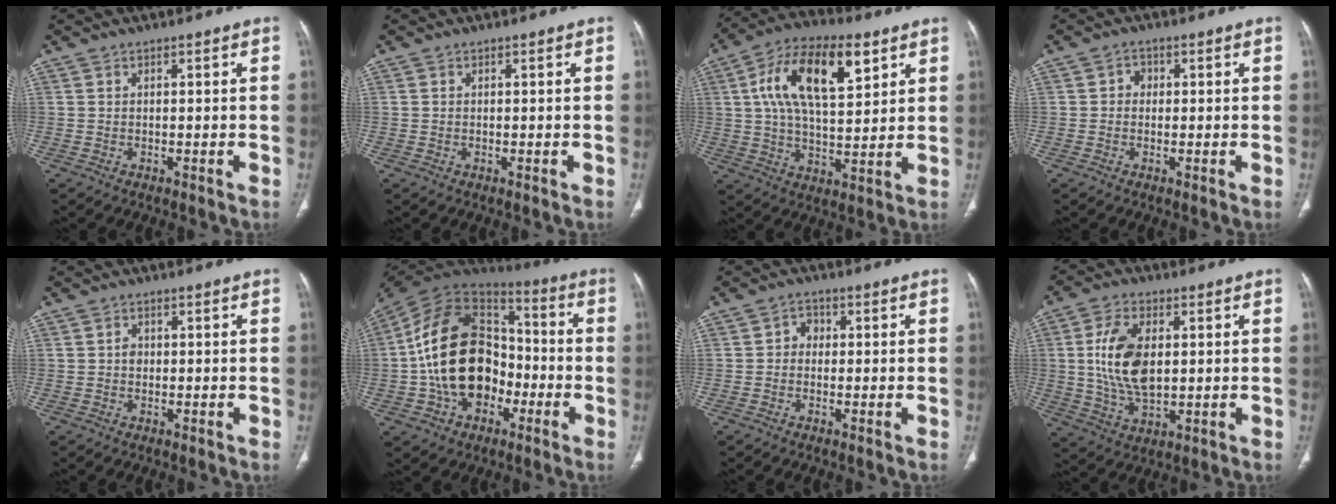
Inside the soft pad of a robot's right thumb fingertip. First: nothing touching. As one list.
[{"total": 0.0}, {"total": 17.8, "force": [6.6, 8.2, 14.3], "torque": [-0.235, -0.002, 0.112]}, {"total": 1.8, "force": [0.1, 1.6, 0.8], "torque": [0.001, 0.005, -0.006]}, {"total": 1.4, "force": [0.0, 1.2, 0.8], "torque": [-0.008, 0.004, -0.002]}, {"total": 22.0, "force": [-4.0, 15.4, 15.2], "torque": [-0.249, 0.042, -0.070]}, {"total": 2.5, "force": [-0.1, 2.1, 1.2], "torque": [-0.001, 0.009, -0.011]}, {"total": 12.6, "force": [1.4, 7.1, 10.3], "torque": [-0.195, -0.005, 0.032]}]